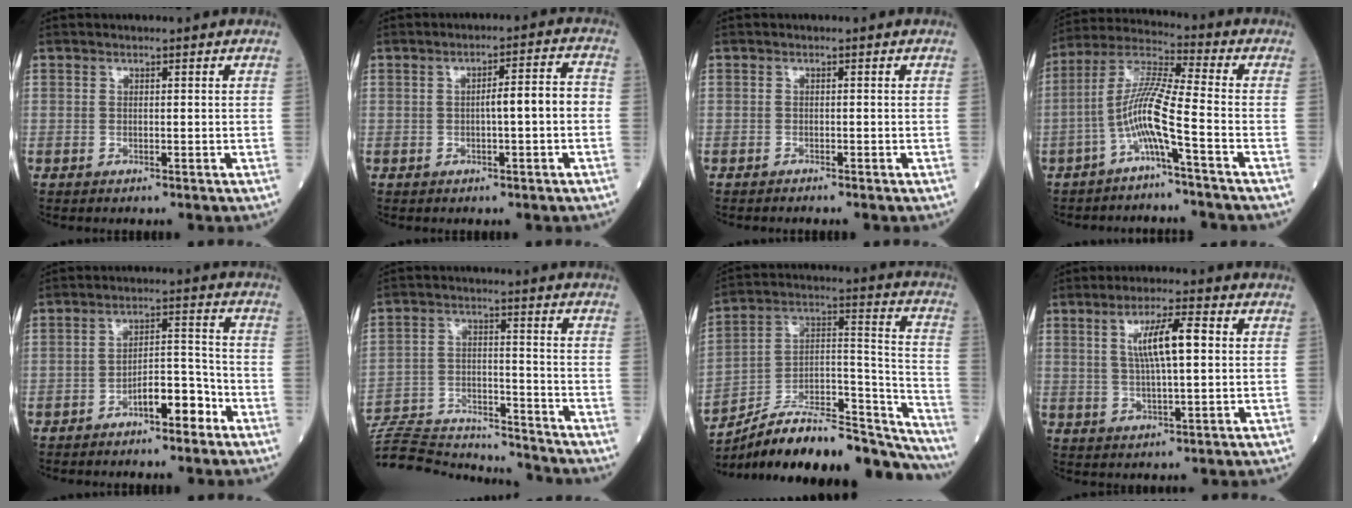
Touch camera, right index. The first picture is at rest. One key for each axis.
{"total": 5.2, "fx": -0.7, "fy": 0.5, "fz": 5.2, "tx": -0.077, "ty": 0.018, "tz": -0.009}
{"total": 0.8, "fx": -0.7, "fy": -0.1, "fz": 0.3, "tx": -0.006, "ty": 0.000, "tz": -0.014}
{"total": 8.9, "fx": -3.6, "fy": -0.5, "fz": 8.2, "tx": -0.169, "ty": 0.014, "tz": -0.076}
{"total": 5.1, "fx": -3.1, "fy": 1.6, "fz": 3.8, "tx": -0.057, "ty": 0.016, "tz": -0.052}
{"total": 20.3, "fx": -19.6, "fy": 2.5, "fz": 4.7, "tx": -0.118, "ty": 0.001, "tz": -0.301}
{"total": 26.3, "fx": -23.3, "fy": 4.6, "fz": 11.1, "tx": -0.129, "ty": 0.038, "tz": -0.362}
{"total": 7.9, "fx": 1.7, "fy": 1.0, "fz": 7.6, "tx": -0.138, "ty": 0.010, "tz": 0.032}